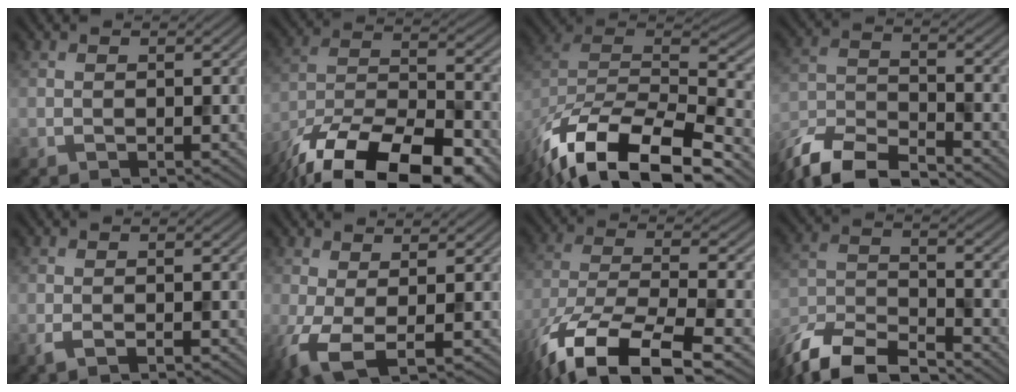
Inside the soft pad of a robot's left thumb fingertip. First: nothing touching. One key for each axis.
{"total": 19.0, "fx": -13.7, "fy": 7.2, "fz": 11.0, "tx": -0.202, "ty": -0.046, "tz": -0.215}
{"total": 17.0, "fx": -11.6, "fy": 7.1, "fz": 10.2, "tx": -0.243, "ty": -0.043, "tz": -0.179}
{"total": 10.1, "fx": -8.7, "fy": 2.7, "fz": 4.4, "tx": -0.095, "ty": -0.012, "tz": -0.176}
{"total": 1.4, "fx": -0.6, "fy": 0.2, "fz": 1.2, "tx": -0.027, "ty": -0.004, "tz": -0.015}
{"total": 4.4, "fx": -0.6, "fy": 1.1, "fz": 4.2, "tx": -0.095, "ty": -0.001, "tz": -0.019}
{"total": 15.1, "fx": -9.6, "fy": 4.9, "fz": 10.6, "tx": -0.238, "ty": -0.034, "tz": -0.169}
{"total": 11.1, "fx": -9.6, "fy": 3.0, "fz": 4.9, "tx": -0.107, "ty": -0.014, "tz": -0.187}